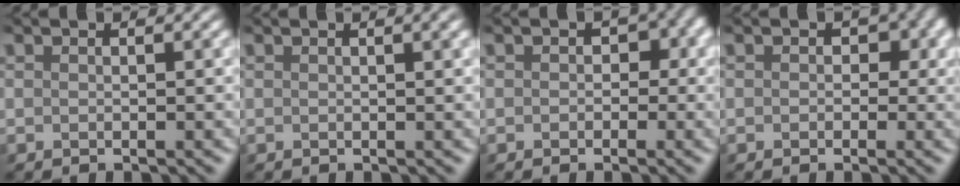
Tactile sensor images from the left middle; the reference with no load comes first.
{"total": 1.3, "force": [0.4, 0.5, 1.2], "torque": [-0.006, 0.000, -0.002]}
{"total": 1.8, "force": [-0.2, 1.6, 0.7], "torque": [0.017, 0.006, -0.013]}
{"total": 2.2, "force": [0.0, 2.0, 1.0], "torque": [0.015, 0.008, -0.009]}